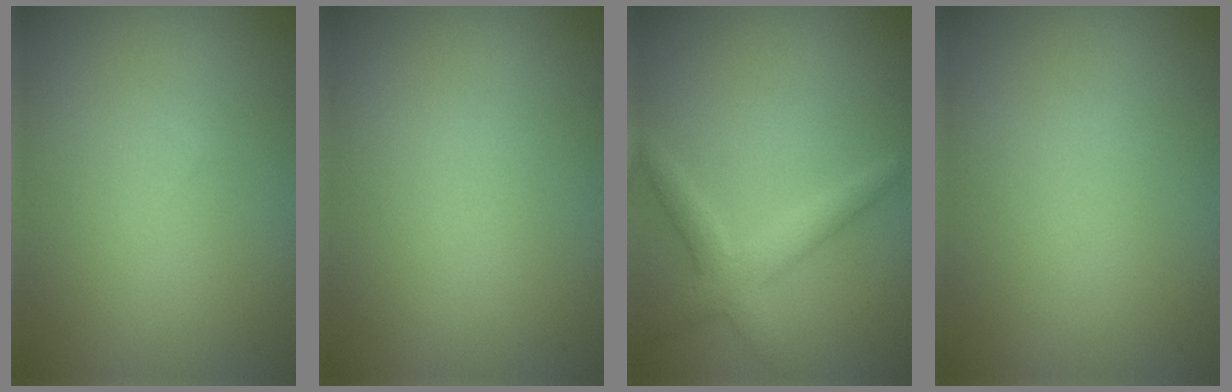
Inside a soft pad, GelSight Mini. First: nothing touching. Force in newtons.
{"total": 0.0}
{"total": 2.8, "press": 2.8, "slide": 0.1}
{"total": 0.0}